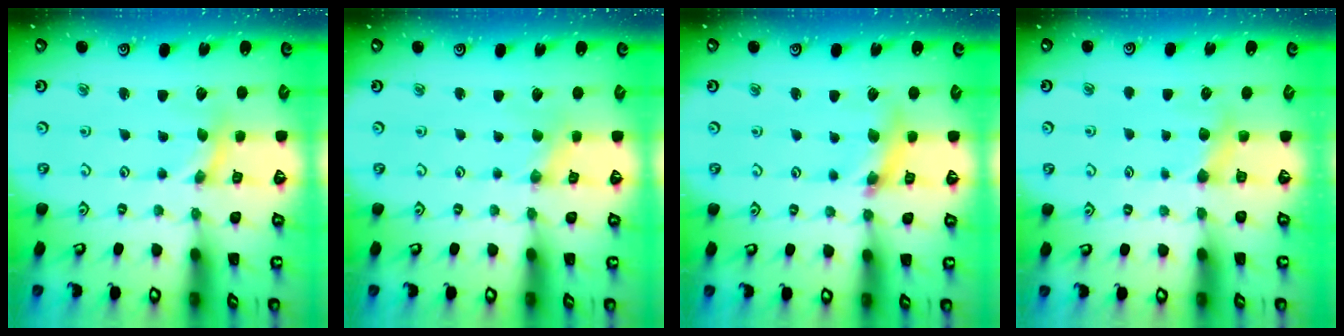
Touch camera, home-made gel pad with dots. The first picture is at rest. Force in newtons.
{"total": 0.0}
{"total": 8.2, "press": 8.1, "slide": 0.8}
{"total": 3.6, "press": 3.6, "slide": 0.5}